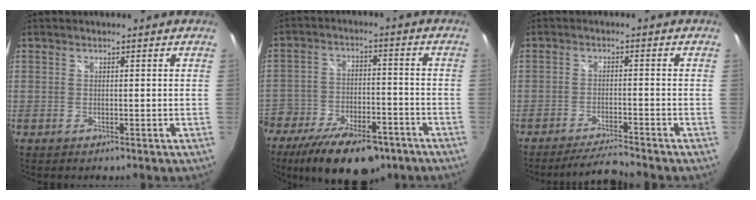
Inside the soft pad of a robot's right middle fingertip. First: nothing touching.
{"total": 18.6, "force": [-12.7, 8.8, 10.3], "torque": [-0.213, -0.020, -0.198]}
{"total": 5.7, "force": [-5.4, -0.6, 1.6], "torque": [-0.052, -0.002, -0.097]}